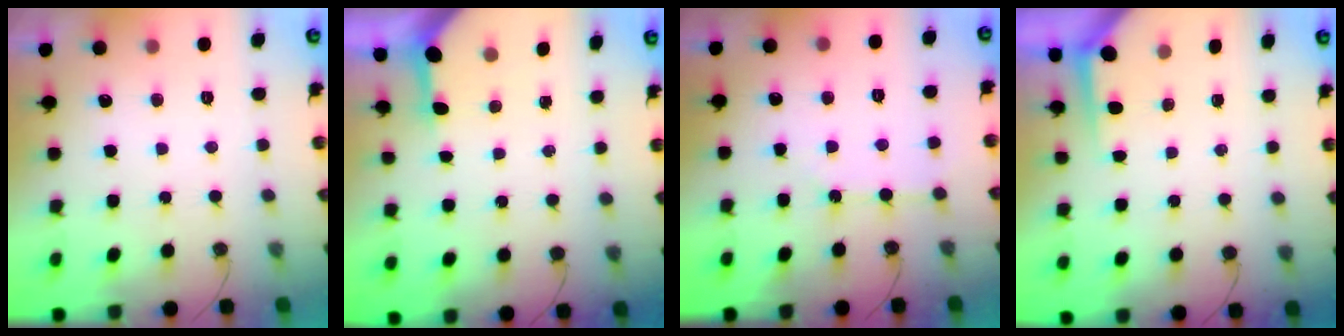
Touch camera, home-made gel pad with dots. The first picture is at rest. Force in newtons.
{"total": 3.5, "press": 3.5, "slide": 0.4}
{"total": 2.0, "press": 2.0, "slide": 0.1}
{"total": 3.4, "press": 3.4, "slide": 0.4}